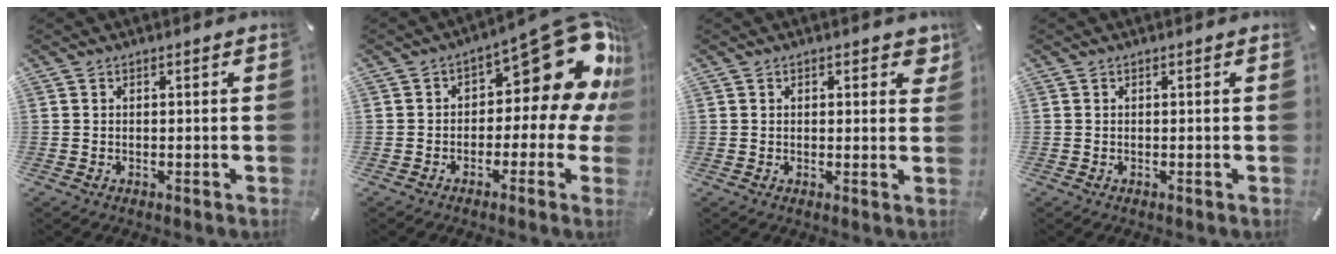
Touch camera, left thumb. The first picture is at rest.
{"total": 18.1, "force": [8.3, 8.8, 13.5], "torque": [-0.156, -0.069, 0.136]}
{"total": 2.9, "force": [1.4, 1.6, 1.9], "torque": [-0.010, -0.006, 0.016]}
{"total": 0.0}